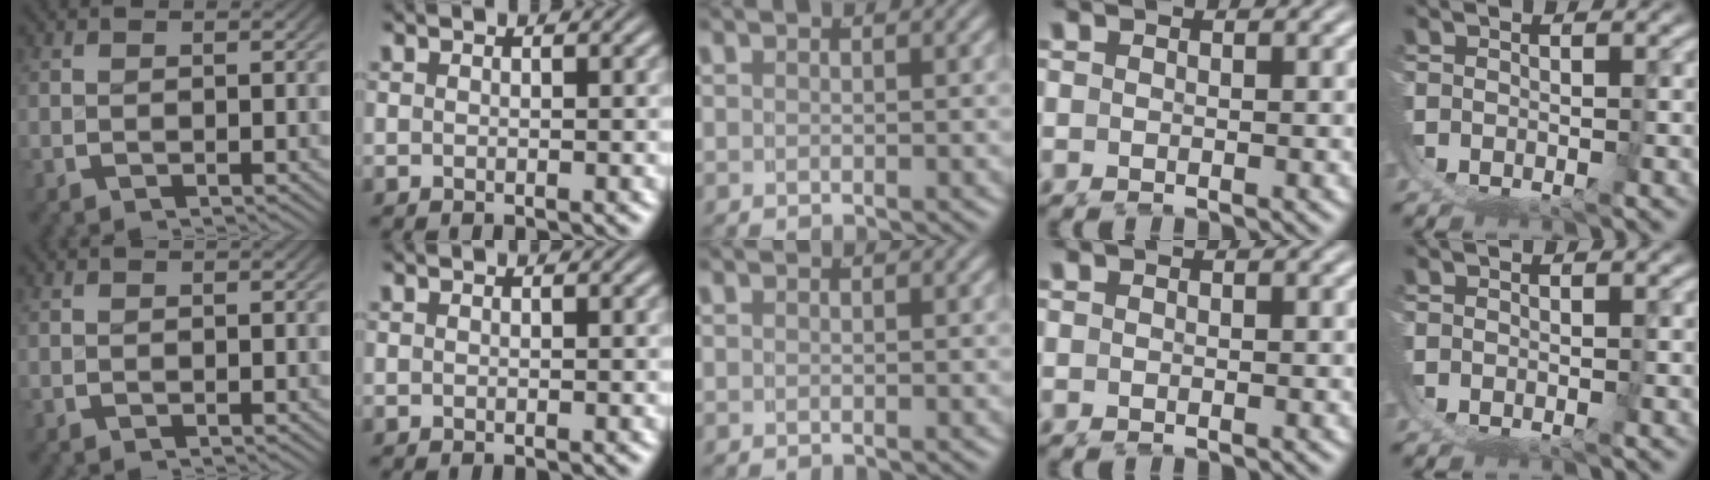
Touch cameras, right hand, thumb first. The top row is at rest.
{}